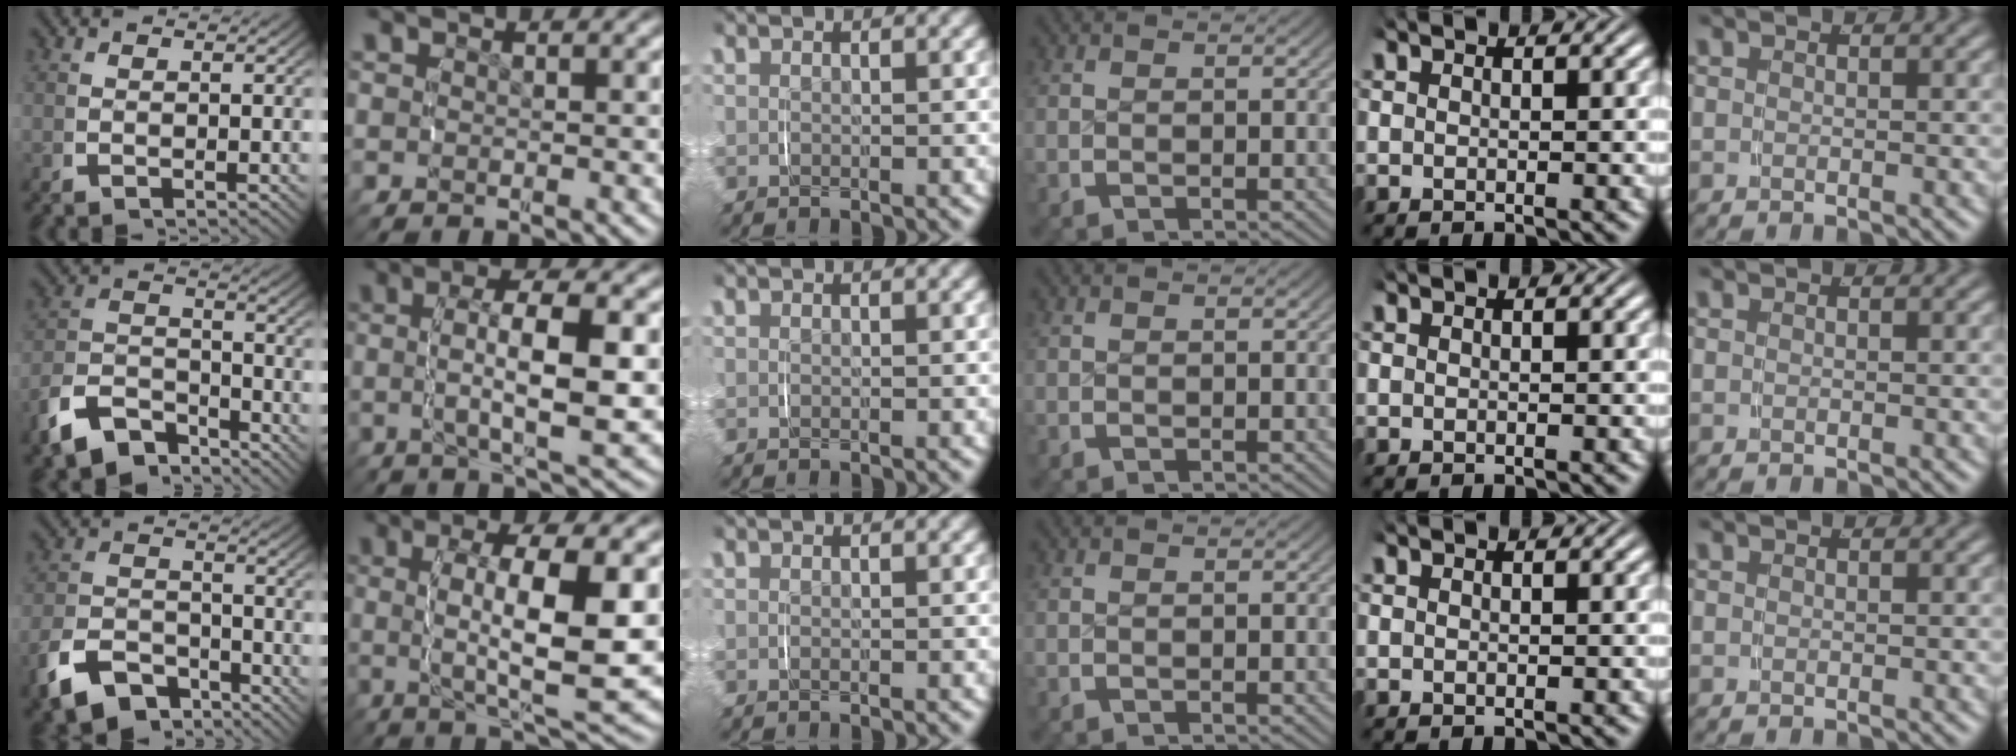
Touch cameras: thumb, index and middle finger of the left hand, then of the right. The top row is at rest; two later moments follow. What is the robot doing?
{"motion": "lift_and_place", "object": "pen bag"}